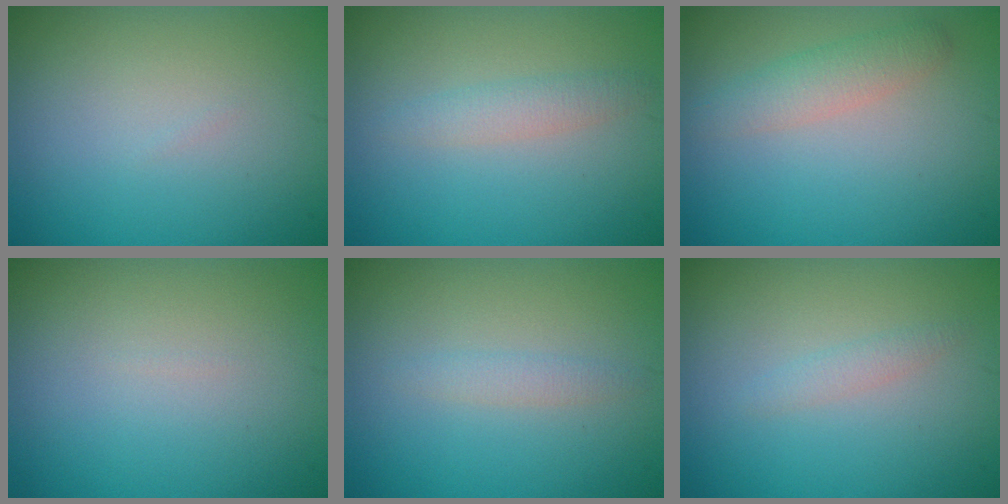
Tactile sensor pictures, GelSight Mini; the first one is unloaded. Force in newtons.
{"total": 1.7, "press": 1.7, "slide": 0.1}
{"total": 2.4, "press": 2.3, "slide": 0.1}
{"total": 0.0}
{"total": 1.2, "press": 1.2, "slide": 0.0}
{"total": 1.0, "press": 1.0, "slide": 0.1}